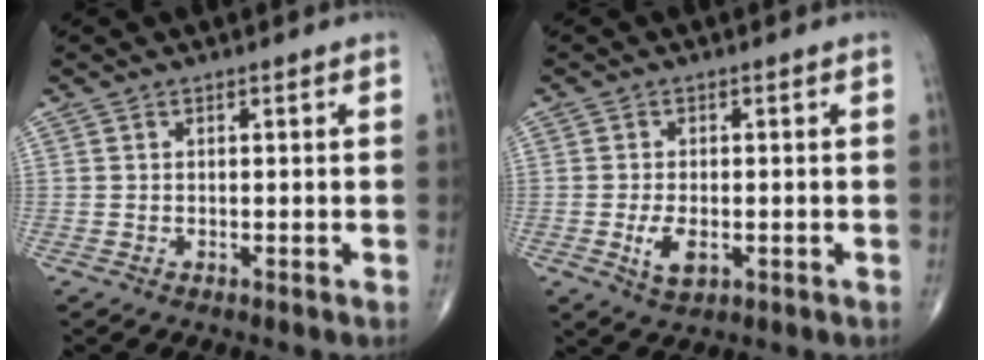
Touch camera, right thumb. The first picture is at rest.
{"total": 4.5, "force": [-1.2, 2.4, 3.7], "torque": [-0.065, -0.005, -0.016]}